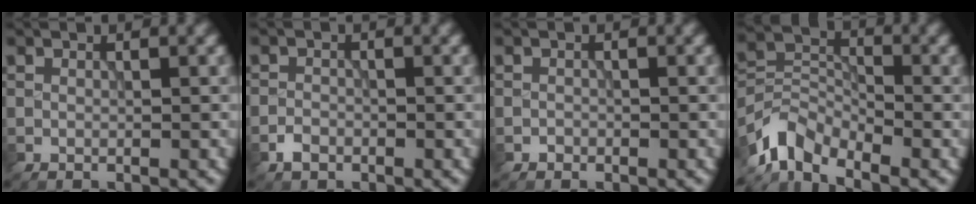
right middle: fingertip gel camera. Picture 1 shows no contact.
{"total": 1.4, "force": [-0.9, 0.9, 0.5], "torque": [-0.007, 0.001, -0.020]}
{"total": 0.5, "force": [-0.3, 0.4, 0.0], "torque": [0.003, -0.003, -0.007]}
{"total": 5.5, "force": [-4.3, 2.5, 2.4], "torque": [-0.043, -0.003, -0.097]}